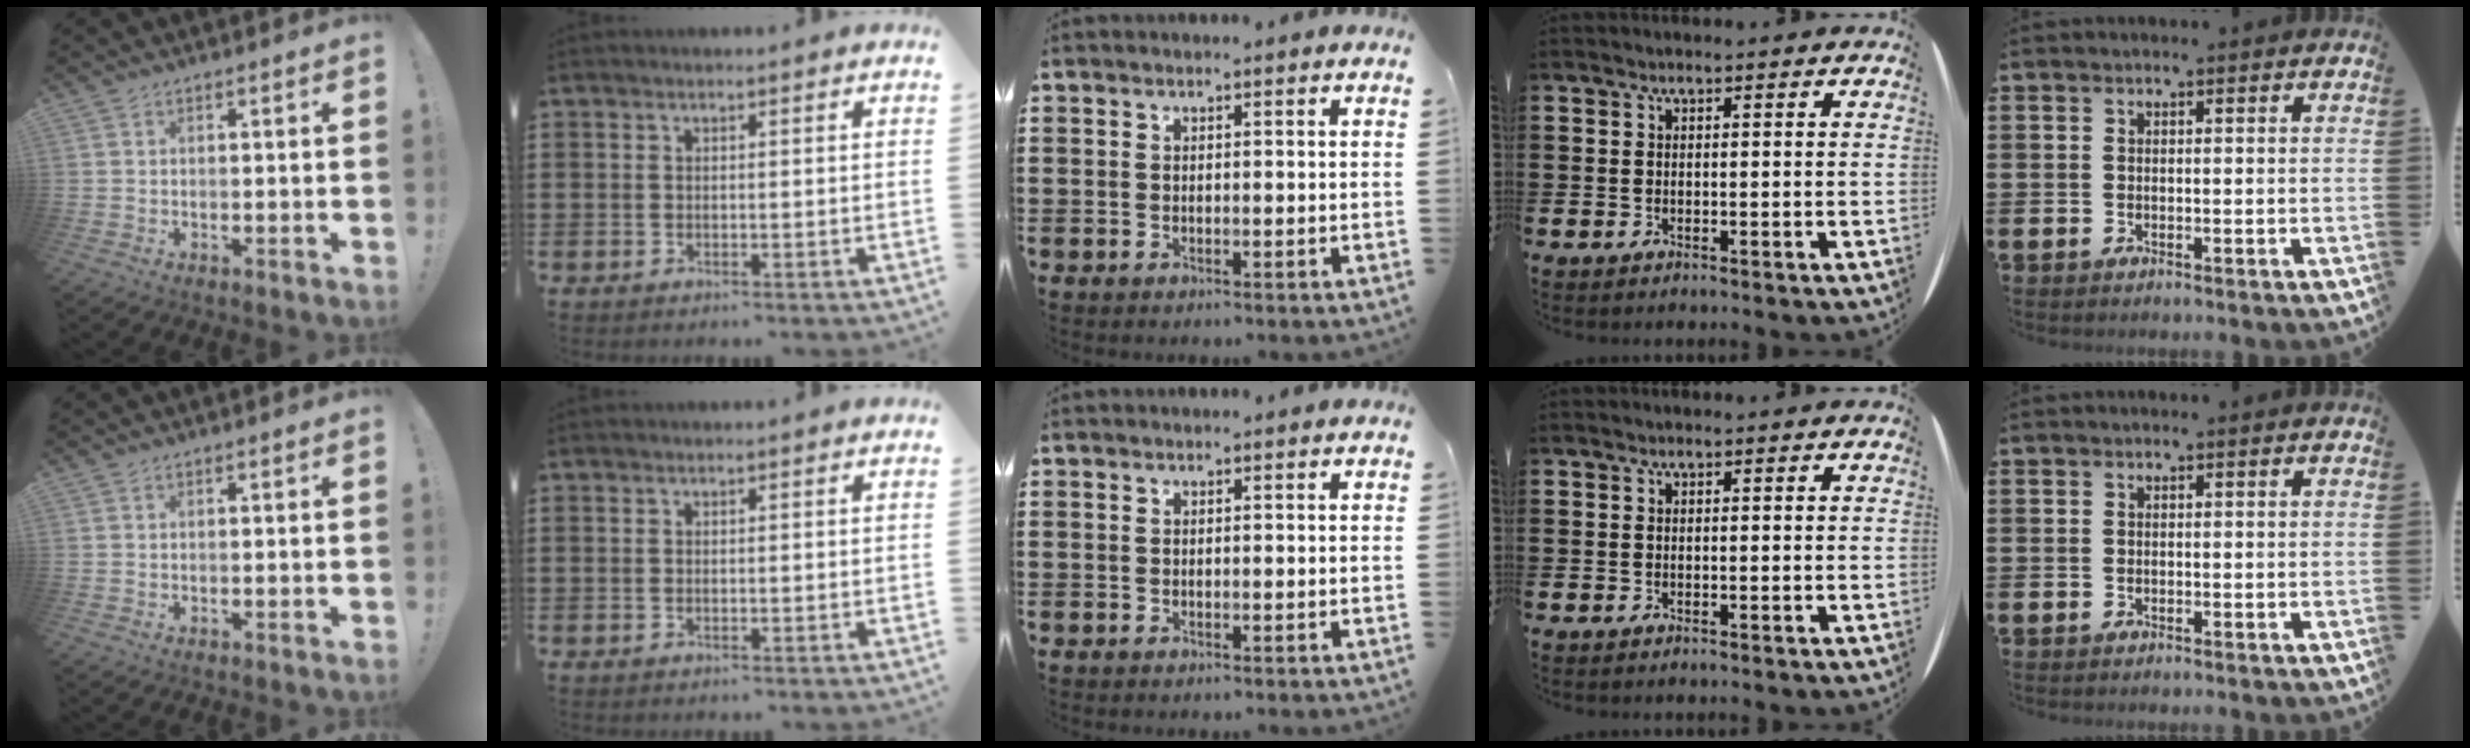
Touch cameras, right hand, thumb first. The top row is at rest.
{}